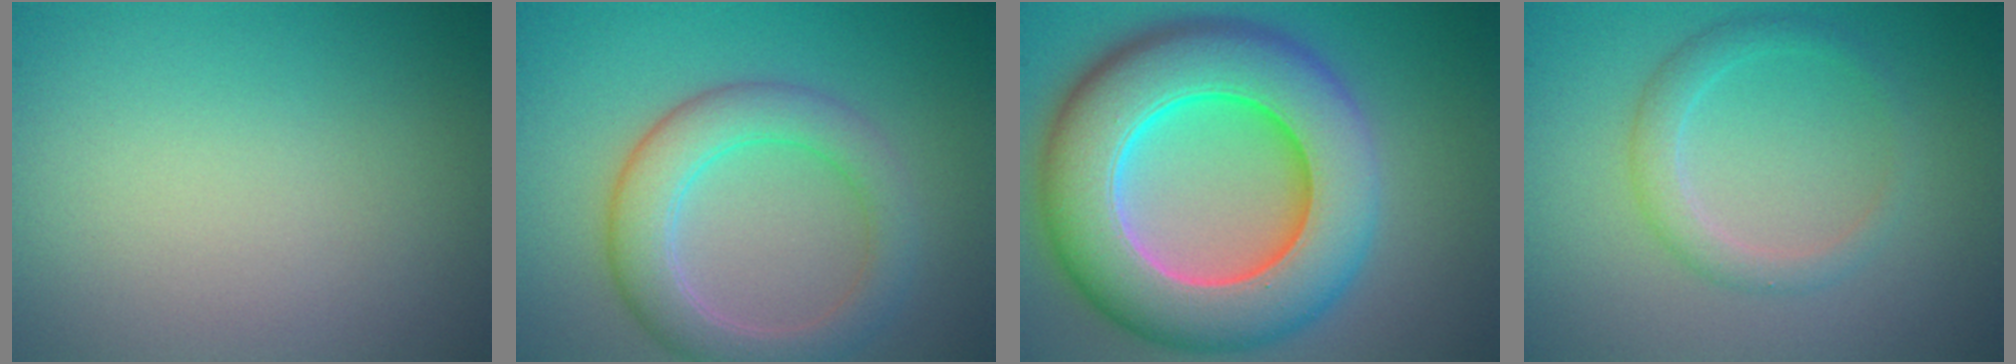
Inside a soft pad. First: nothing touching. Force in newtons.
{"total": 4.9, "press": 4.9, "slide": 0.0}
{"total": 13.2, "press": 13.1, "slide": 0.3}
{"total": 2.1, "press": 2.1, "slide": 0.0}